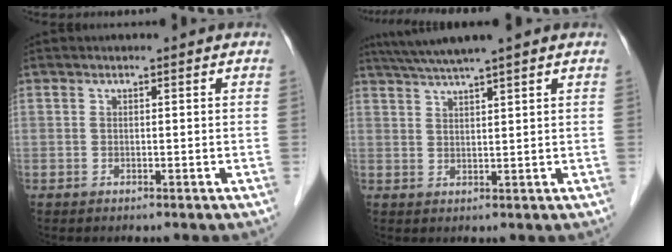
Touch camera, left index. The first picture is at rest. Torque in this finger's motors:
{"motor_torque": [0.21, -0.33, 0.42, 0.09]}